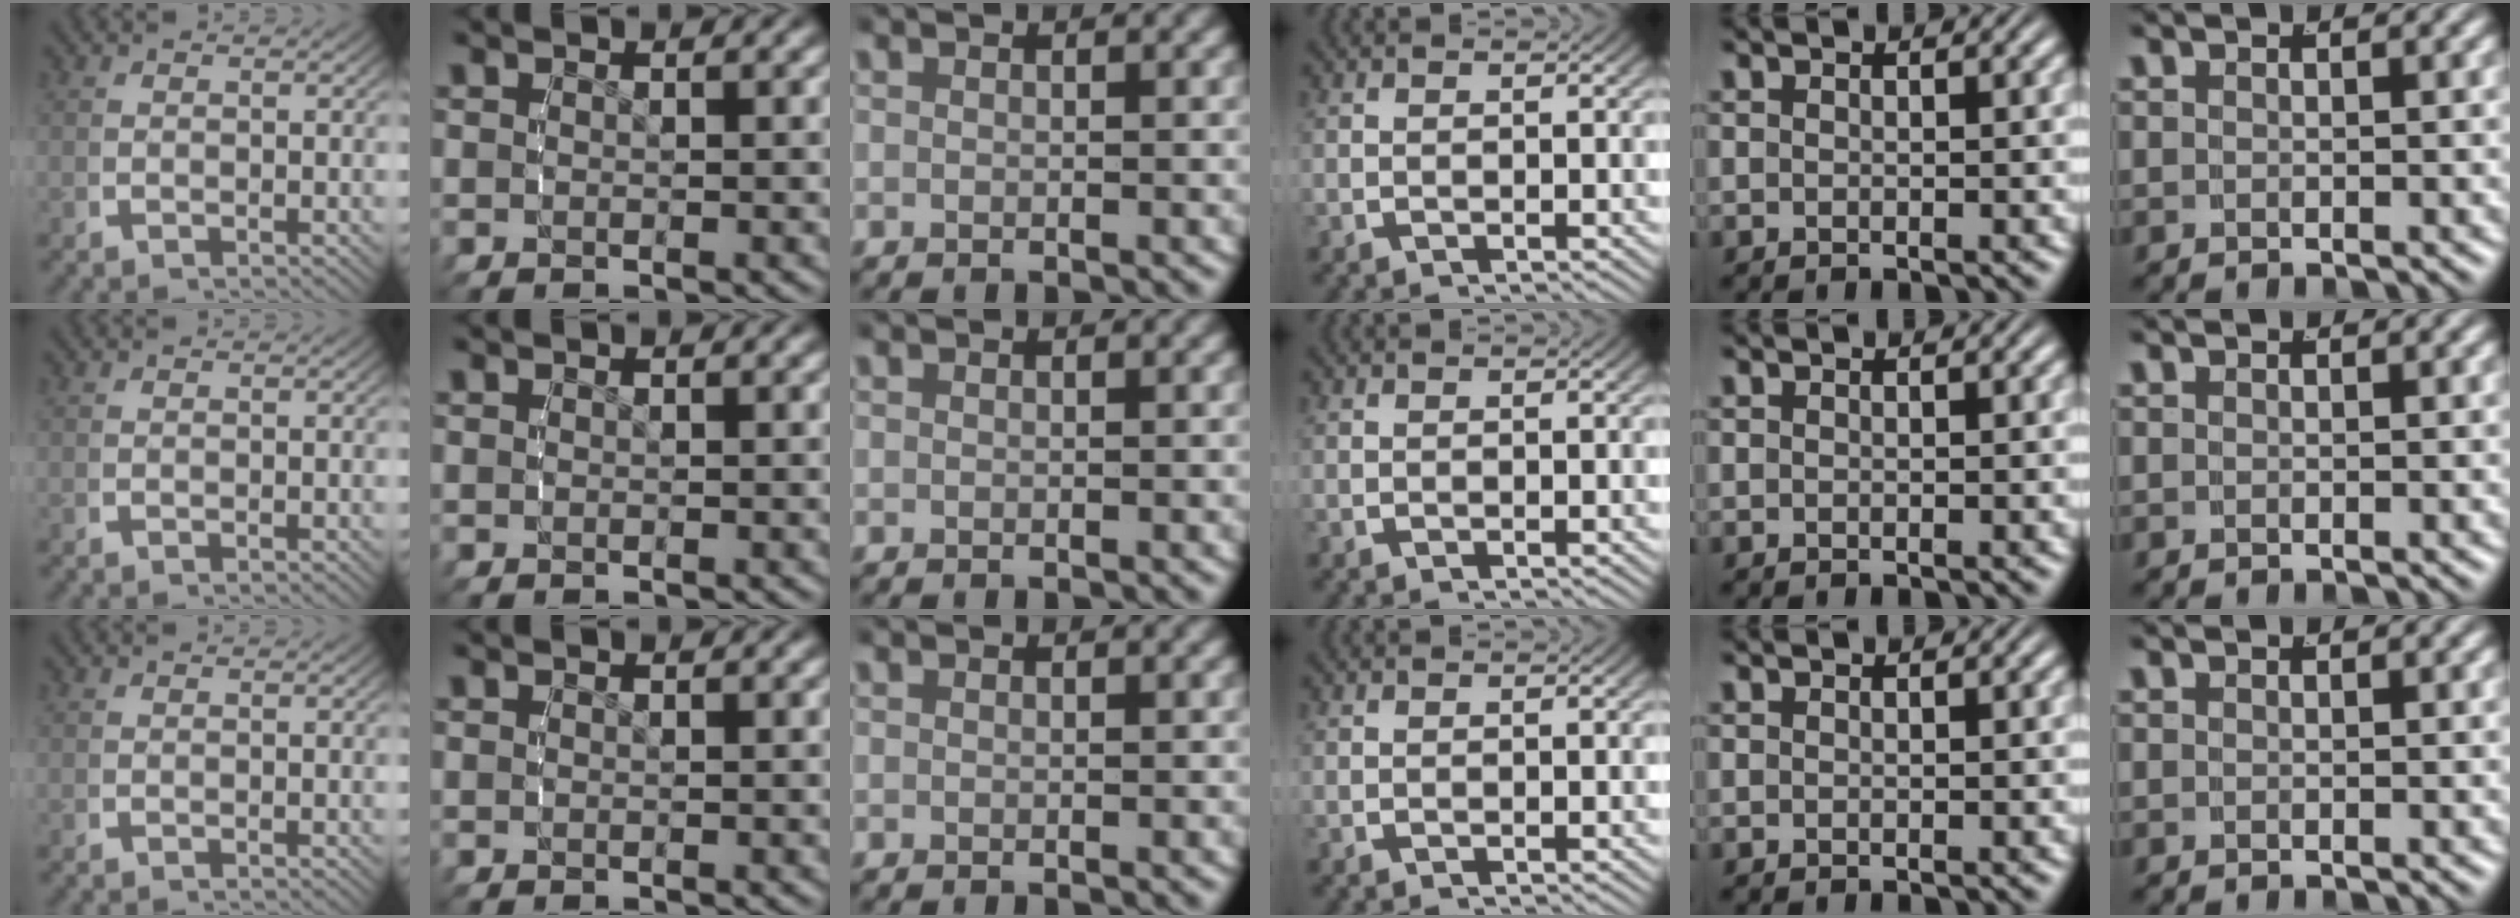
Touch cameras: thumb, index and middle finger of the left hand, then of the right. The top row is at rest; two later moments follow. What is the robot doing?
{"motion": "reach", "object": "glasses case"}